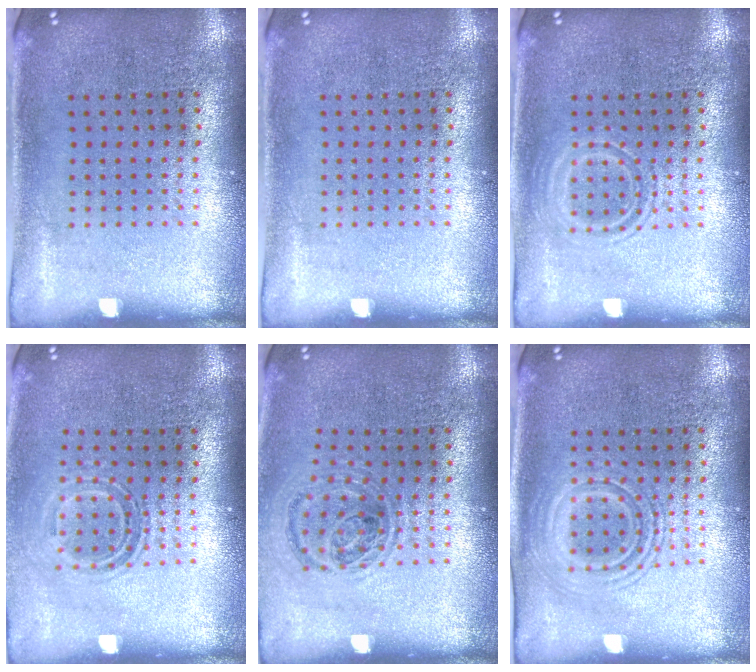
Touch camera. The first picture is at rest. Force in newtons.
{"total": 0.0}
{"total": 1.9, "press": 1.9, "slide": 0.3}
{"total": 1.5, "press": 1.1, "slide": 1.0}
{"total": 0.9, "press": 0.9, "slide": 0.2}
{"total": 1.9, "press": 1.9, "slide": 0.3}